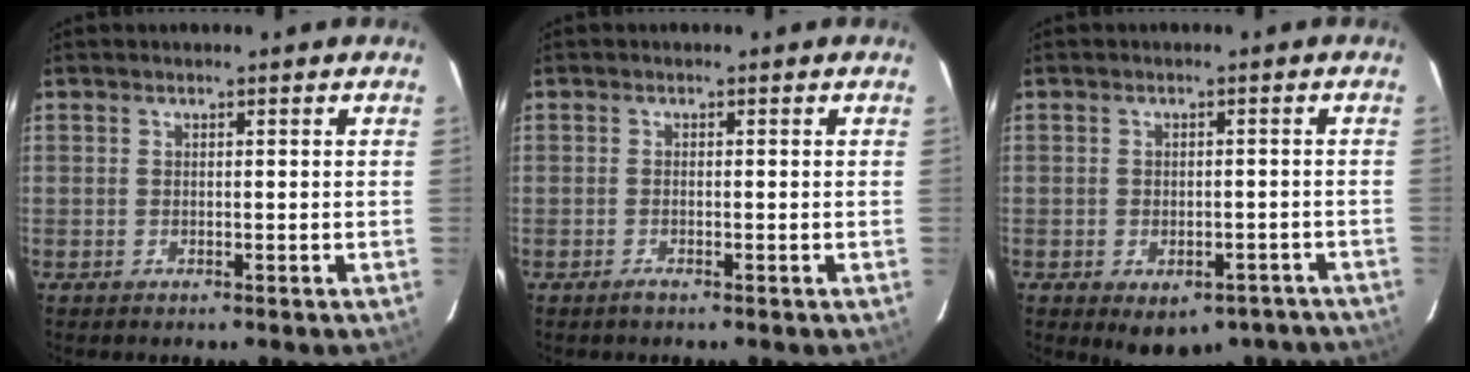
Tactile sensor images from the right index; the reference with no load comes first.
{"total": 1.1, "force": [-0.8, 0.1, 0.7], "torque": [-0.016, -0.001, -0.015]}
{"total": 11.1, "force": [-7.8, 6.5, 4.7], "torque": [-0.074, 0.008, -0.073]}